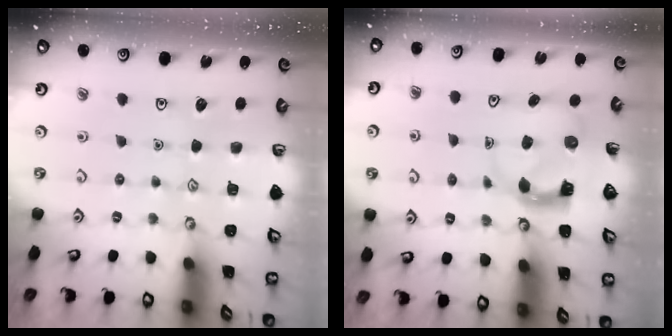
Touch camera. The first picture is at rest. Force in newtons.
{"total": 4.0, "press": 4.0, "slide": 0.4}